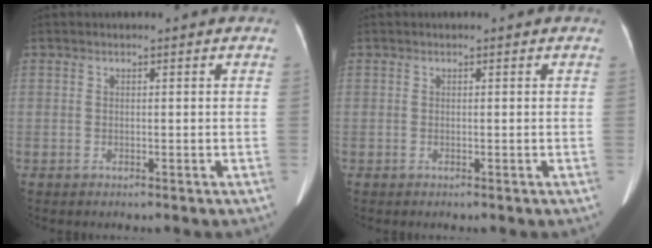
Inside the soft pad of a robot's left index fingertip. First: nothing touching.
{"total": 0.0}